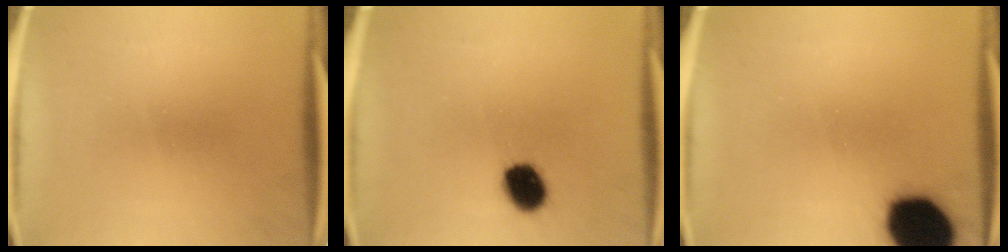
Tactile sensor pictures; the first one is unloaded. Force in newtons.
{"total": 8.0}
{"total": 18.7}